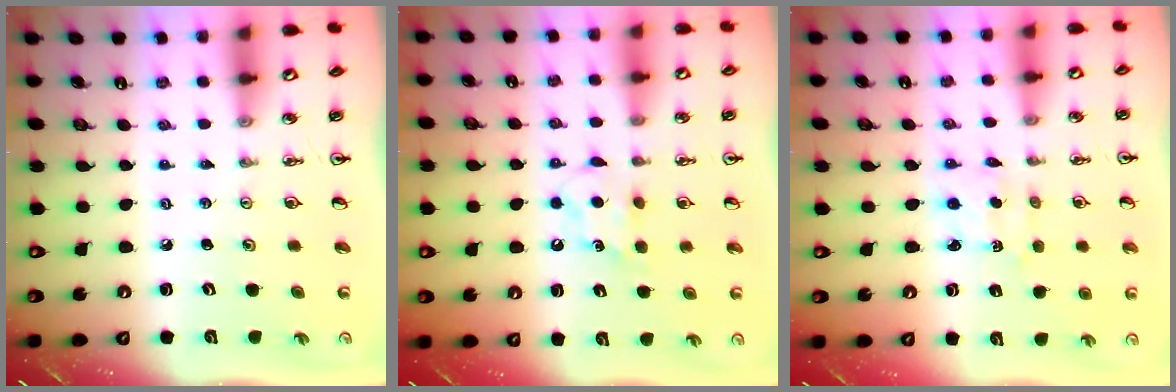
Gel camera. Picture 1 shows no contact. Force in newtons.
{"total": 5.3, "press": 5.1, "slide": 1.4}
{"total": 2.2, "press": 2.1, "slide": 0.5}